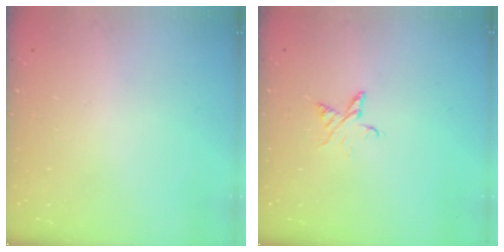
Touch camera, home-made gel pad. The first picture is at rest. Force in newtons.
{"total": 4.2, "press": 4.2, "slide": 0.4}